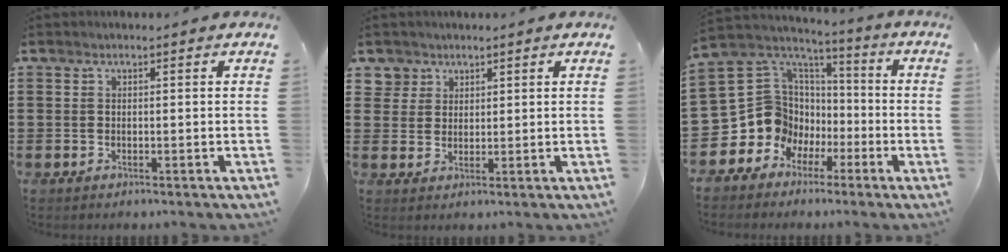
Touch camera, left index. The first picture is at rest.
{"total": 3.5, "force": [2.1, 2.8, 0.0], "torque": [-0.016, 0.010, 0.039]}
{"total": 9.9, "force": [-1.7, 9.6, 2.0], "torque": [-0.107, -0.030, -0.026]}